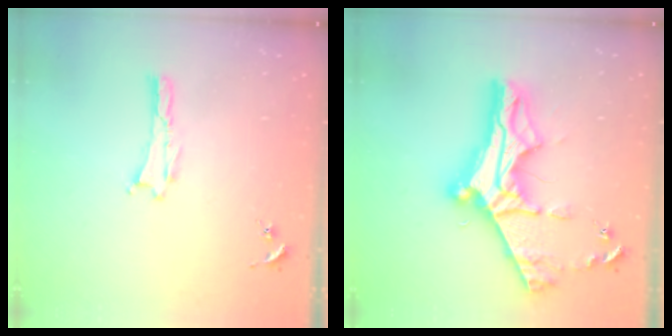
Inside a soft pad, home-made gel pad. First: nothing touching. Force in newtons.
{"total": 13.3, "press": 13.2, "slide": 1.4}